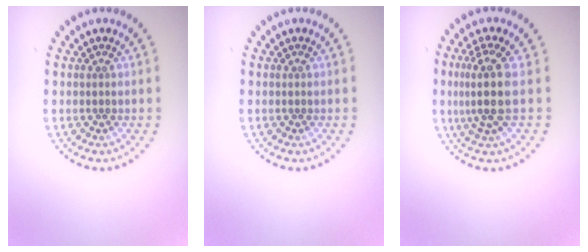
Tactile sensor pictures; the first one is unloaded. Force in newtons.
{"total": 0.0}
{"total": 3.7, "press": 2.8, "slide": 2.3}